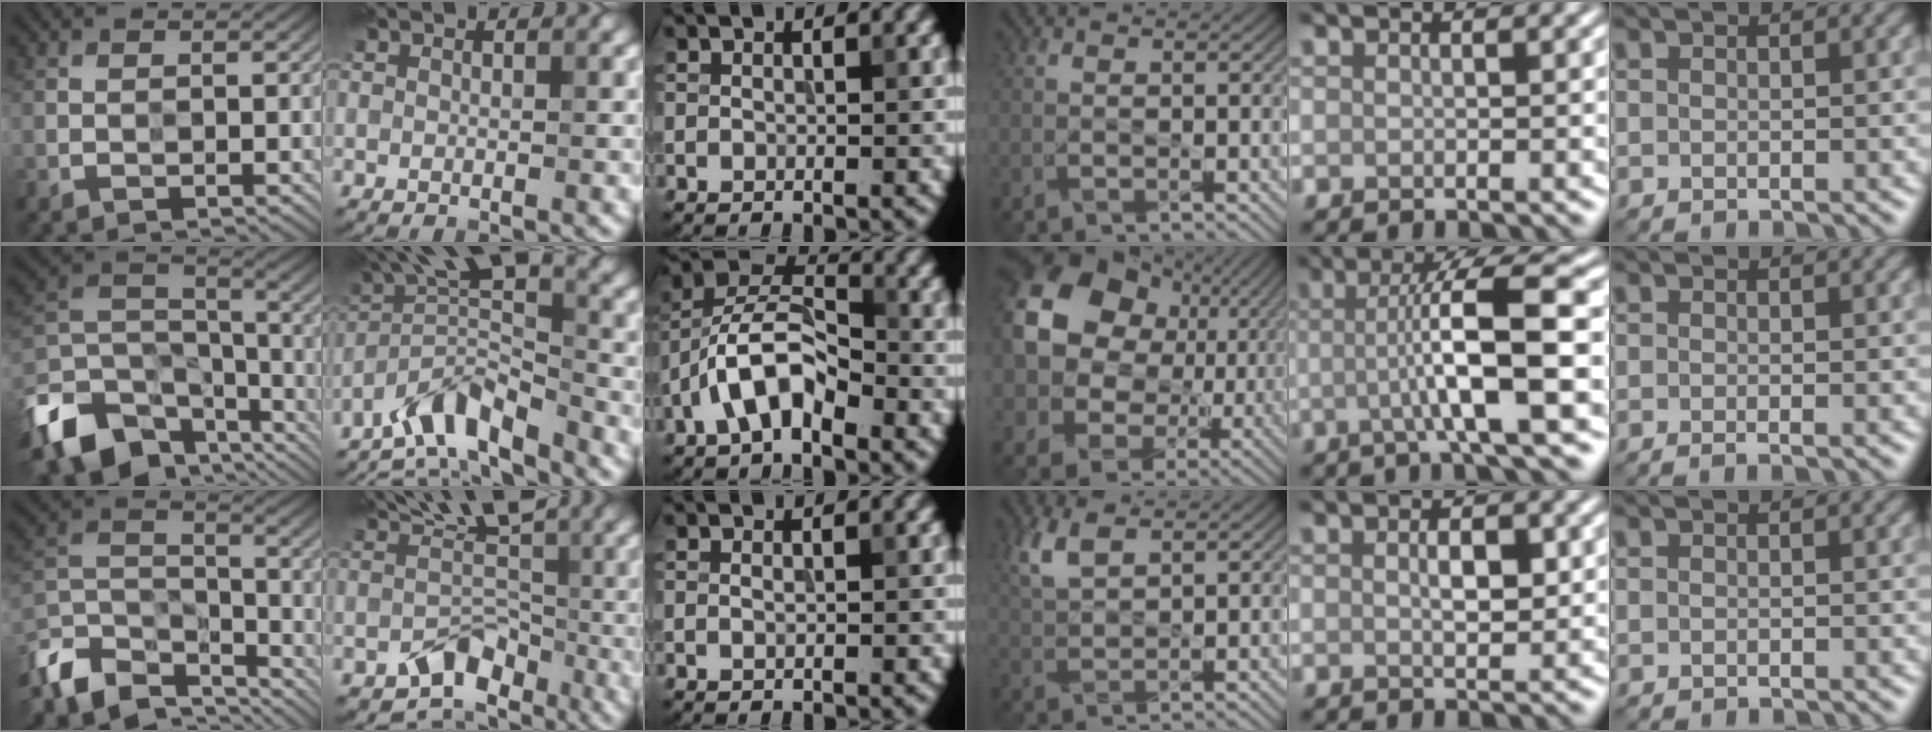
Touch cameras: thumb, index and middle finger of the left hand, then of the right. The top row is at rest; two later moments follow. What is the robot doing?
{"motion": "wipe", "object": "glasses"}